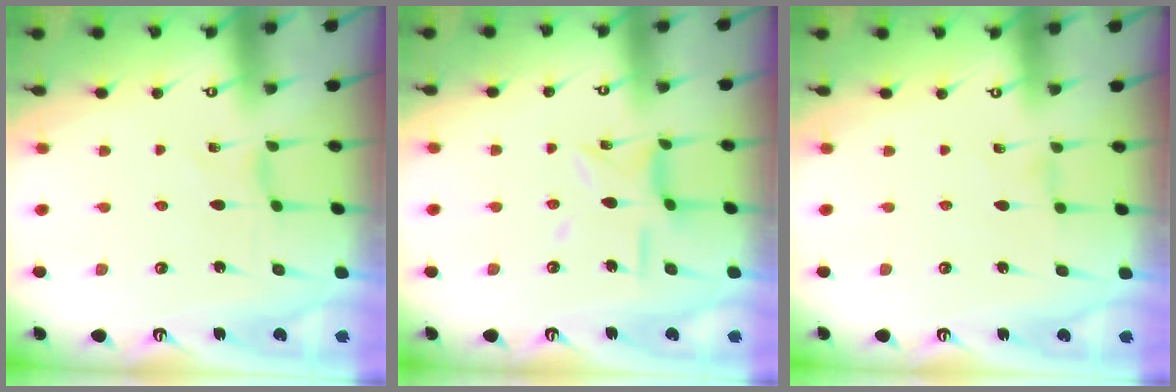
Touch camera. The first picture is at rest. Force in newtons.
{"total": 9.2, "press": 9.2, "slide": 0.8}
{"total": 0.0}